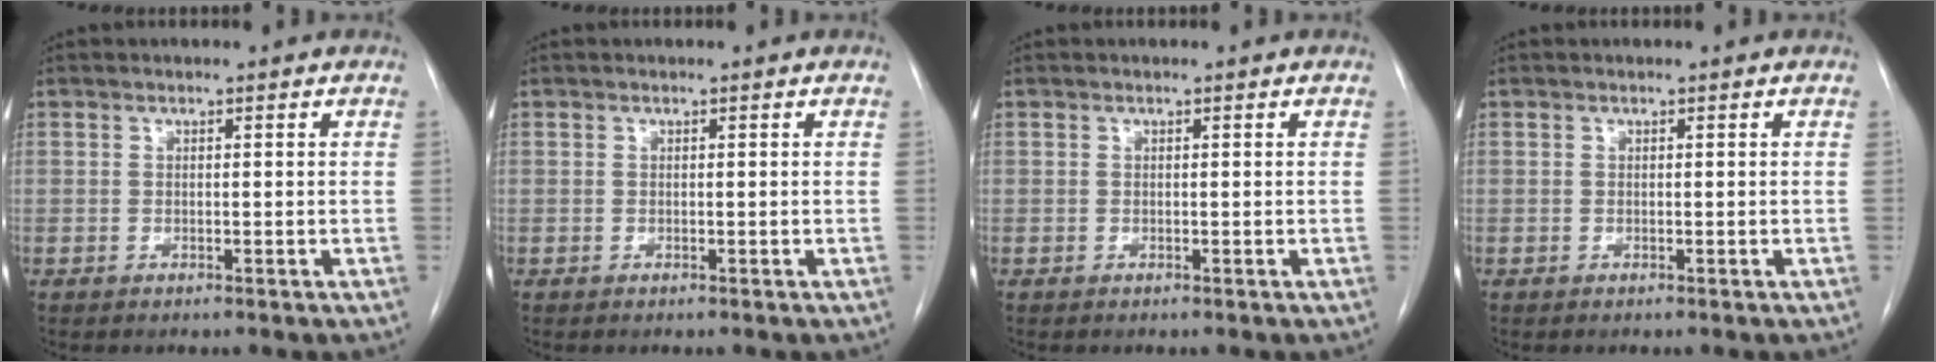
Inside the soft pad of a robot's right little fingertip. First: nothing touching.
{"total": 0.0}
{"total": 0.0}
{"total": 0.0}